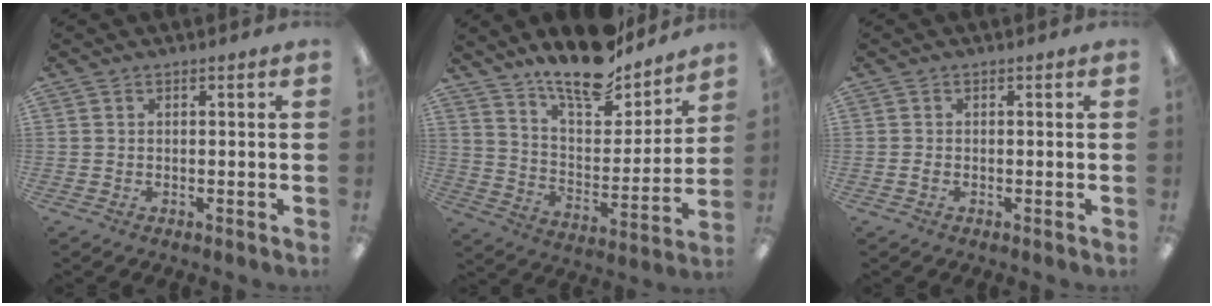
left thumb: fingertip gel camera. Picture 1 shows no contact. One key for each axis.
{"total": 16.1, "fx": 14.5, "fy": 4.0, "fz": 5.8, "tx": -0.102, "ty": -0.112, "tz": 0.253}
{"total": 0.6, "fx": -0.2, "fy": 0.4, "fz": 0.4, "tx": -0.008, "ty": 0.001, "tz": -0.005}